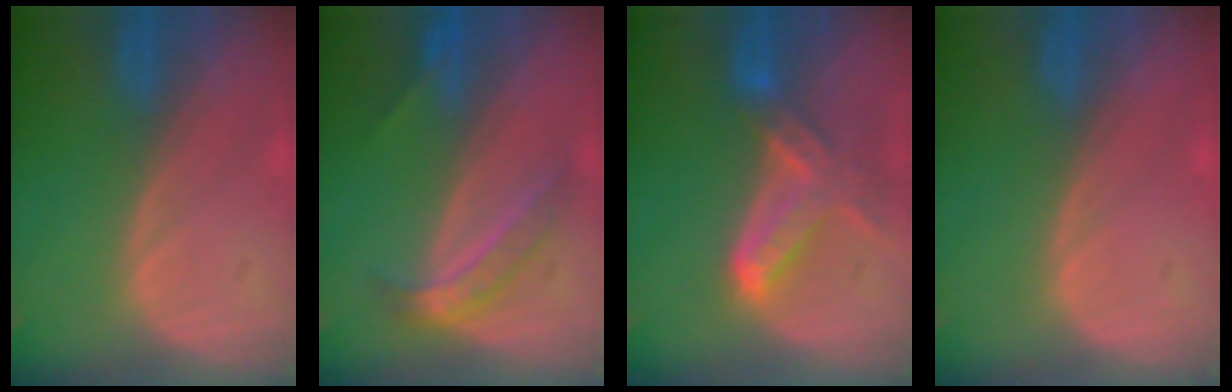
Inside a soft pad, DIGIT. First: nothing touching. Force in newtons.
{"total": 5.4, "press": 4.7, "slide": 2.5}
{"total": 7.0, "press": 6.5, "slide": 2.6}
{"total": 0.5, "press": 0.1, "slide": 0.5}